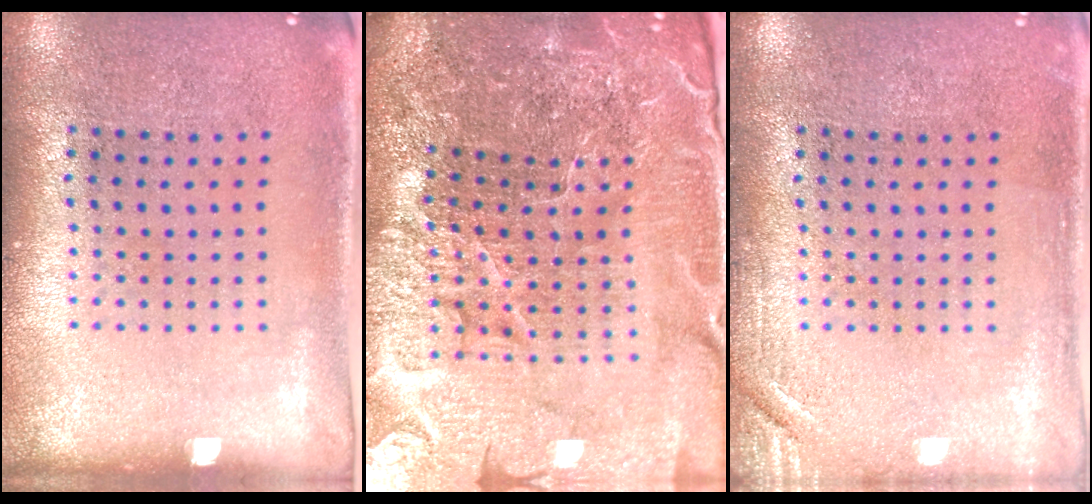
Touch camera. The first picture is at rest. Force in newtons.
{"total": 6.5, "press": 5.7, "slide": 3.1}
{"total": 1.7, "press": 1.7, "slide": 0.2}